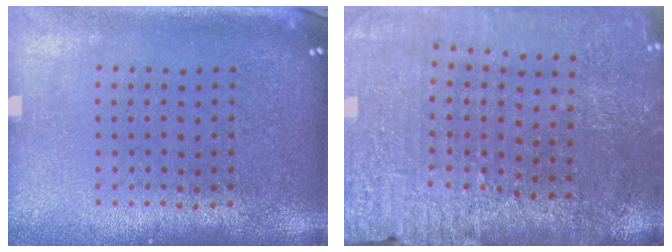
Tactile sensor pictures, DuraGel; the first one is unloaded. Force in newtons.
{"total": 3.5, "press": 3.4, "slide": 0.8}